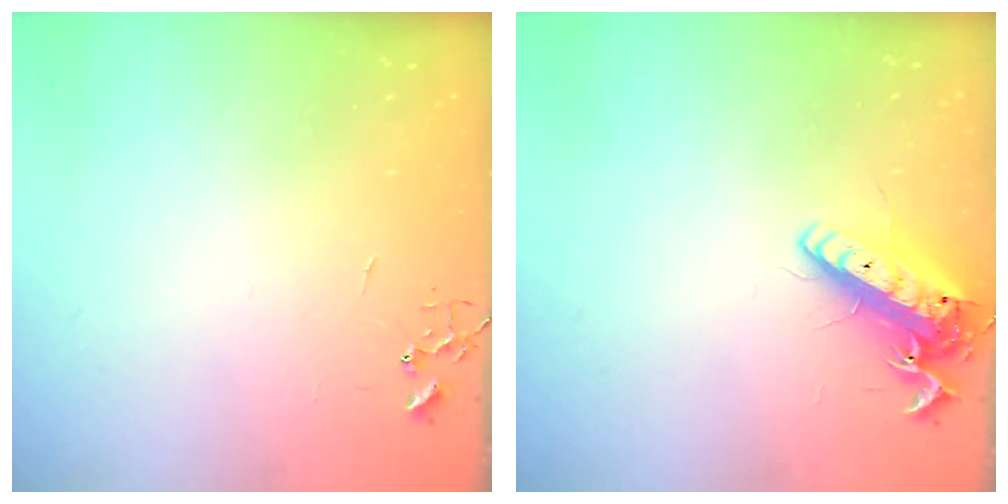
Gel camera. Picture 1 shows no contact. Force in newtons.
{"total": 13.5, "press": 13.3, "slide": 2.3}